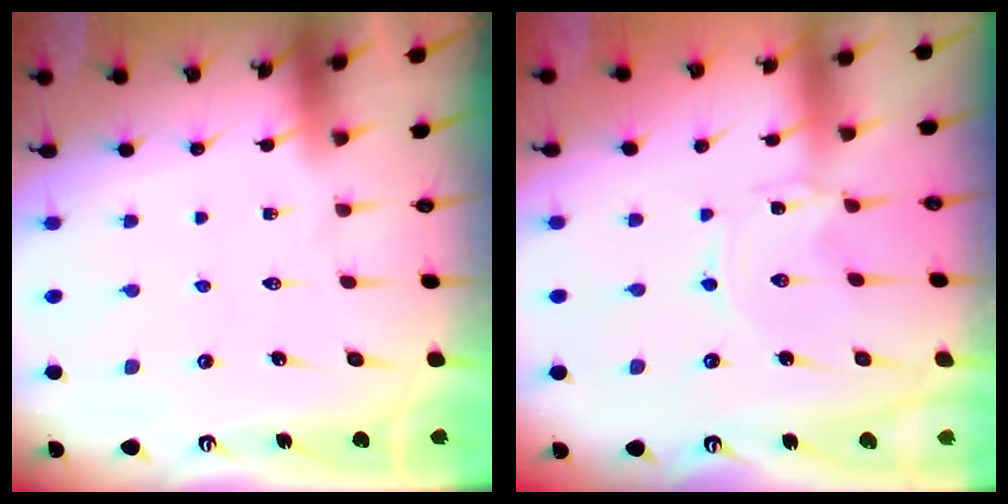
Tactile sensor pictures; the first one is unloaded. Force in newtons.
{"total": 0.0}